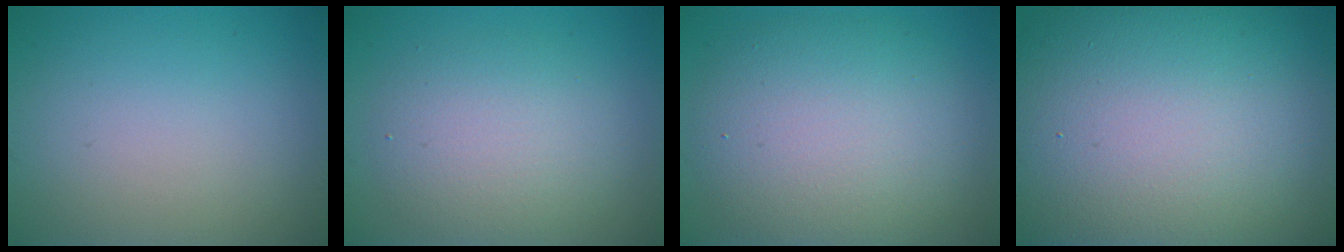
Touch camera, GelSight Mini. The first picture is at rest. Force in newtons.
{"total": 4.6, "press": 4.6, "slide": 0.1}
{"total": 8.9, "press": 8.8, "slide": 0.7}
{"total": 20.6, "press": 20.5, "slide": 1.4}